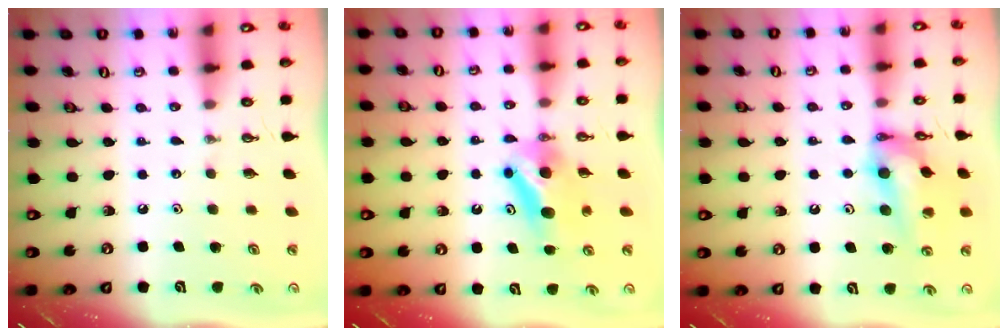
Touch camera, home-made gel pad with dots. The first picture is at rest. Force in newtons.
{"total": 6.8, "press": 6.3, "slide": 2.5}
{"total": 15.0, "press": 14.3, "slide": 4.5}